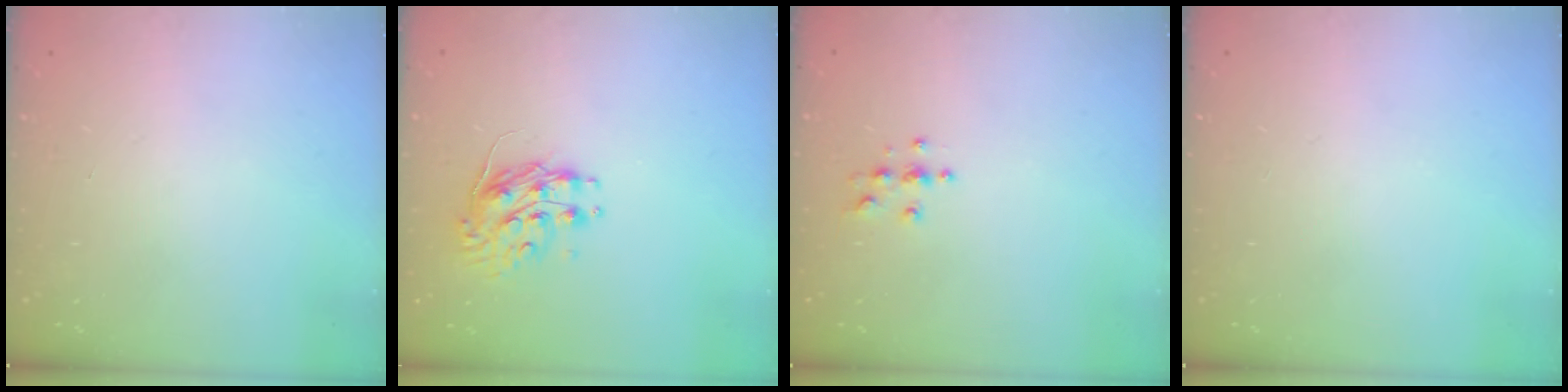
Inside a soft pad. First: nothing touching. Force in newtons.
{"total": 9.0, "press": 9.0, "slide": 0.6}
{"total": 3.9, "press": 3.8, "slide": 0.4}
{"total": 0.0}